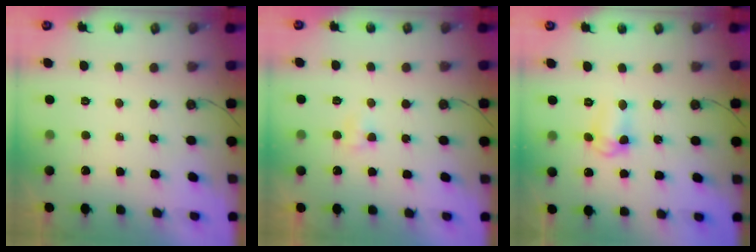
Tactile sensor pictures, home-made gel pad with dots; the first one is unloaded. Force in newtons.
{"total": 3.6, "press": 3.6, "slide": 0.5}
{"total": 7.1, "press": 6.4, "slide": 3.2}